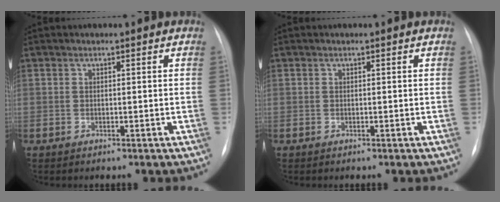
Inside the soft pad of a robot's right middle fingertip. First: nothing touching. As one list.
[{"total": 0.0}]